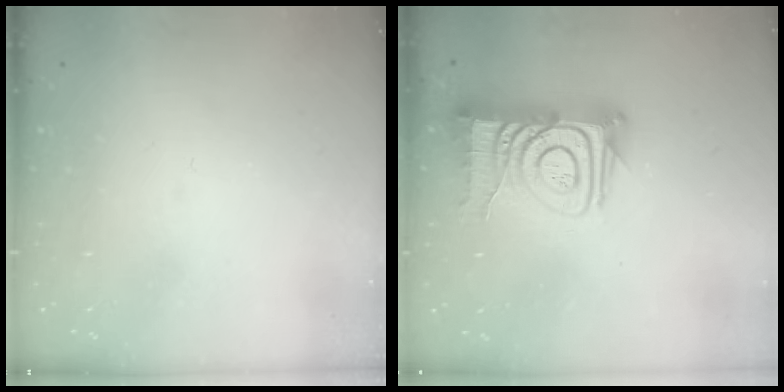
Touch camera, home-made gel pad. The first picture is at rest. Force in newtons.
{"total": 15.9, "press": 15.8, "slide": 1.6}